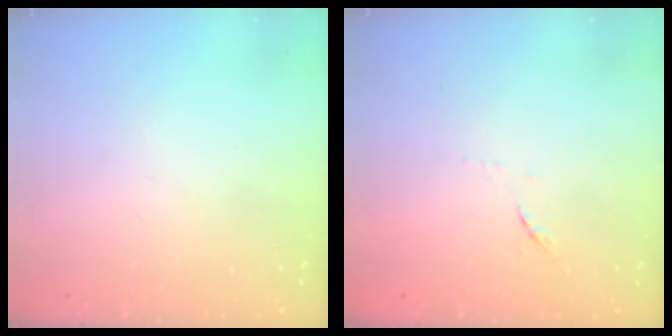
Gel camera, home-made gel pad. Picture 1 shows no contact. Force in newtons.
{"total": 6.2, "press": 6.1, "slide": 0.9}